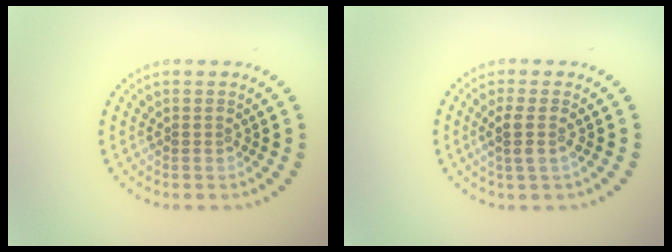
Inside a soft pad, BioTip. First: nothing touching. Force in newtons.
{"total": 1.8, "press": 1.6, "slide": 1.0}